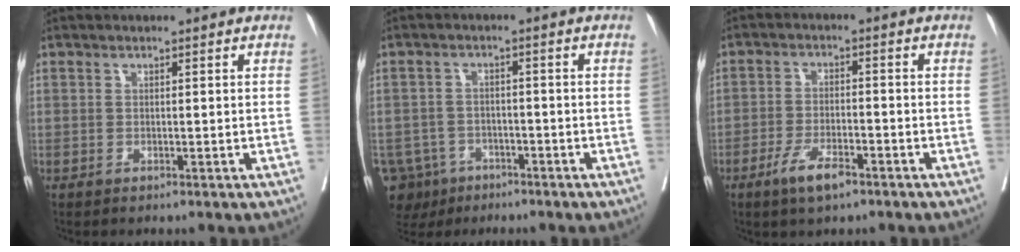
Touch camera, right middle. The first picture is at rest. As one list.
[{"total": 8.6, "force": [-5.2, 6.5, 1.8], "torque": [-0.045, 0.001, -0.078]}, {"total": 5.6, "force": [-3.6, 1.5, 4.0], "torque": [-0.082, -0.004, -0.062]}]